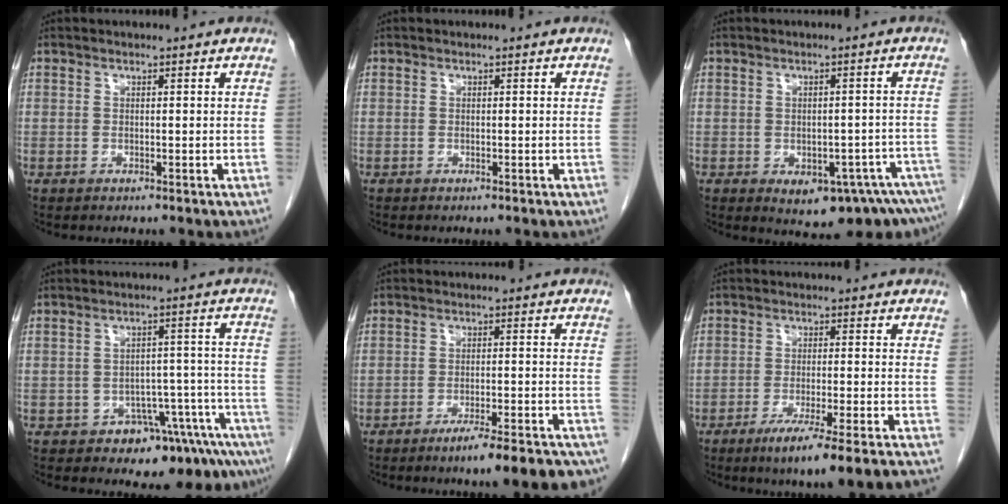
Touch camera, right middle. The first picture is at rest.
{"total": 0.0}
{"total": 10.7, "force": [-7.2, 3.7, 7.0], "torque": [-0.047, 0.011, -0.088]}
{"total": 8.6, "force": [-6.9, 2.9, 4.2], "torque": [-0.022, 0.033, -0.097]}
{"total": 11.4, "force": [-9.3, 1.1, 6.6], "torque": [-0.067, 0.005, -0.131]}
{"total": 12.7, "force": [-9.9, -1.0, 7.9], "torque": [-0.095, -0.033, -0.148]}